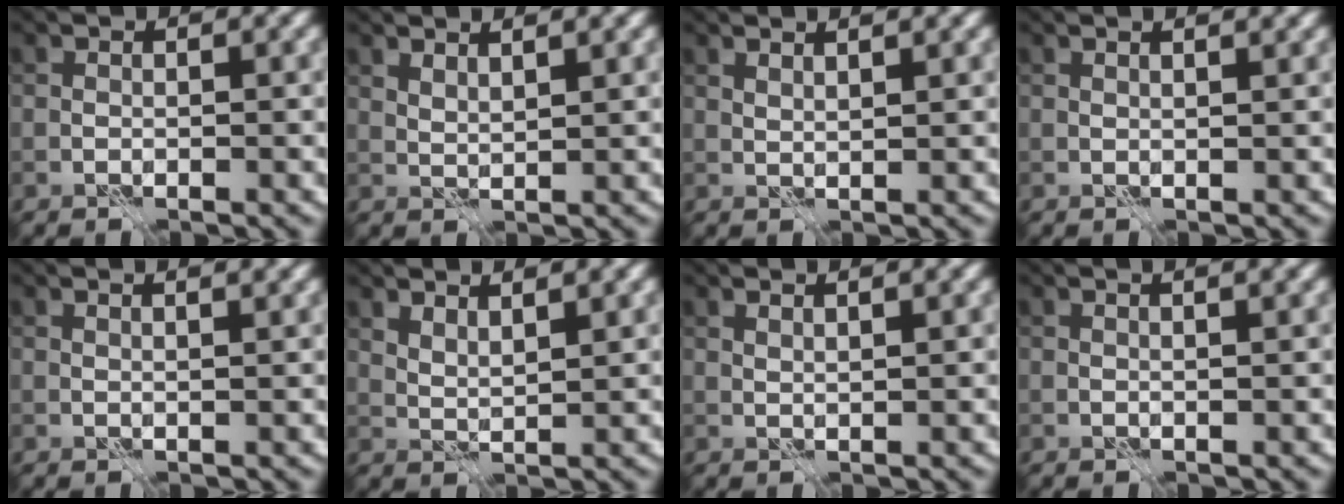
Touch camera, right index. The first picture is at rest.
{"total": 1.8, "force": [1.5, 0.3, 1.0], "torque": [-0.020, 0.000, 0.024]}
{"total": 2.2, "force": [1.6, 0.6, 1.4], "torque": [-0.013, 0.003, 0.011]}
{"total": 2.9, "force": [1.9, 1.1, 1.9], "torque": [-0.008, 0.012, 0.000]}
{"total": 3.8, "force": [2.5, 1.6, 2.5], "torque": [-0.011, 0.027, 0.001]}
{"total": 2.8, "force": [2.2, 0.6, 1.6], "torque": [-0.028, 0.000, 0.037]}
{"total": 2.6, "force": [1.8, 0.8, 1.7], "torque": [-0.014, 0.007, 0.008]}
{"total": 4.0, "force": [2.1, 1.7, 2.9], "torque": [-0.015, 0.025, -0.002]}